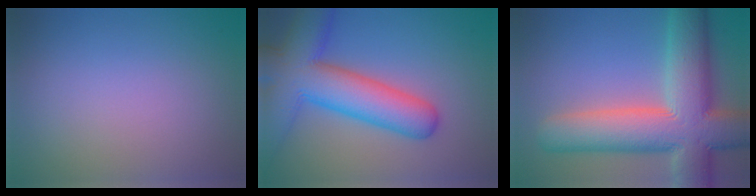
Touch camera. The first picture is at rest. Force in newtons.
{"total": 10.8, "press": 10.8, "slide": 0.6}
{"total": 13.2, "press": 13.2, "slide": 1.4}